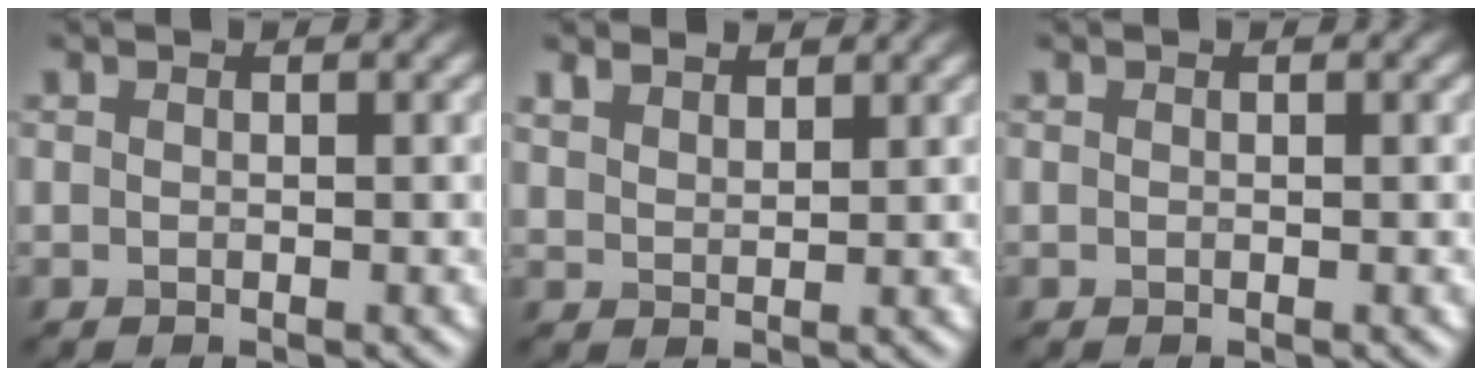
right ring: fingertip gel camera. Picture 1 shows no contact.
{"total": 2.4, "force": [2.2, 0.8, 0.6], "torque": [-0.018, 0.005, 0.043]}
{"total": 0.0}